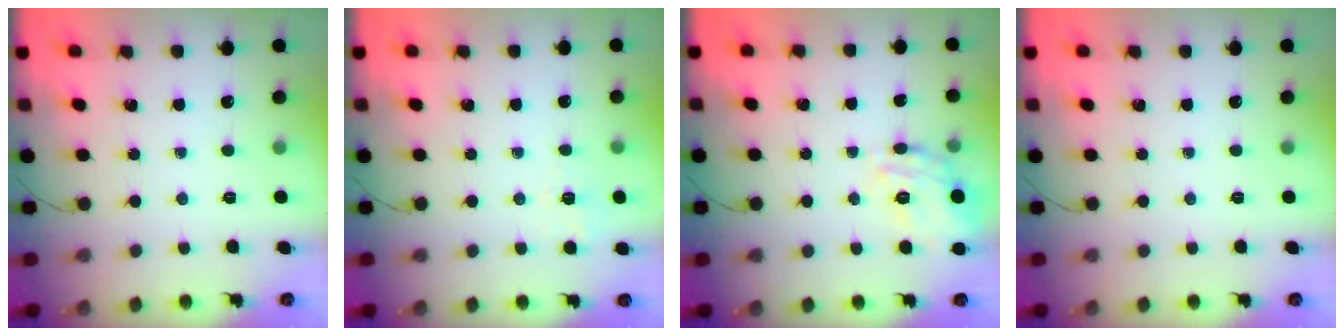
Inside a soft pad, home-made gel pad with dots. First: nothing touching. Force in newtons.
{"total": 2.4, "press": 1.8, "slide": 1.6}
{"total": 16.4, "press": 16.4, "slide": 0.5}
{"total": 0.0}